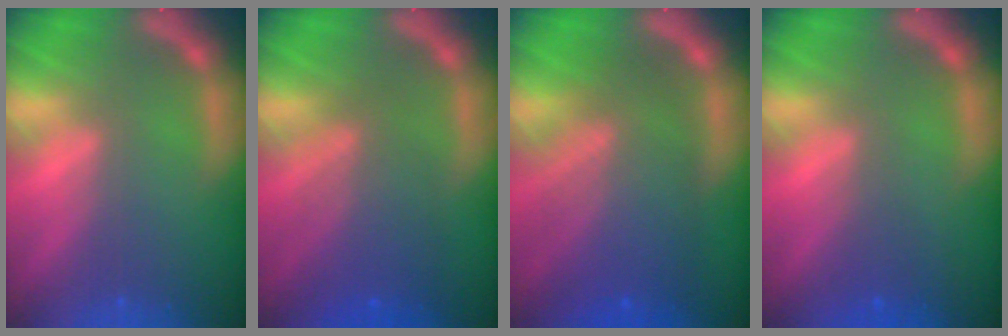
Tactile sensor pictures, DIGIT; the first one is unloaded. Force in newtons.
{"total": 6.0}
{"total": 9.1}
{"total": 1.5}